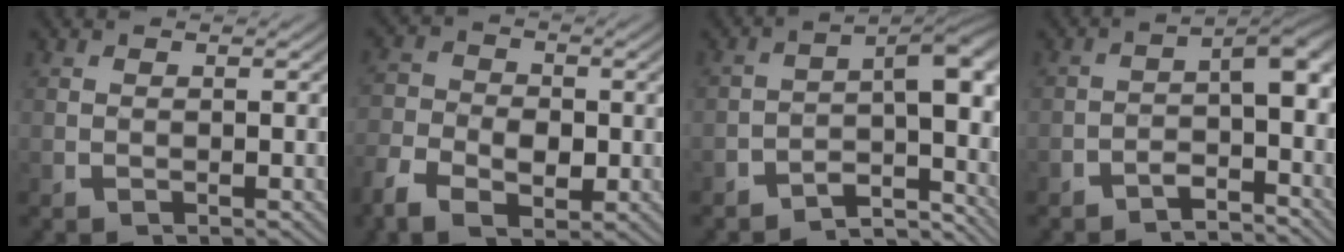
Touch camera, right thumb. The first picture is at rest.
{"total": 4.1, "force": [-1.5, 2.9, 2.5], "torque": [-0.037, -0.014, -0.029]}
{"total": 8.3, "force": [-3.1, 4.5, 6.3], "torque": [-0.069, -0.015, -0.054]}
{"total": 5.4, "force": [-1.9, 2.8, 4.2], "torque": [-0.041, -0.004, -0.037]}